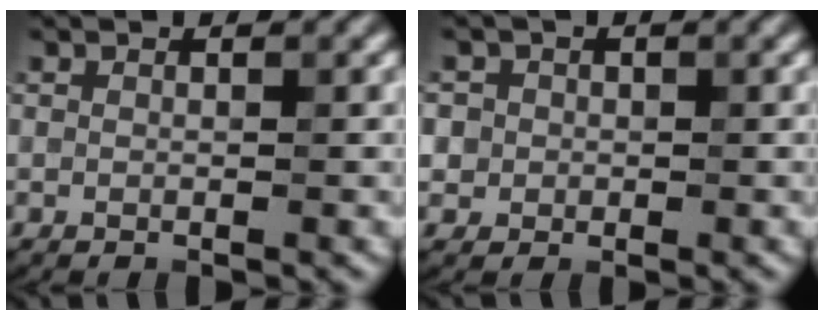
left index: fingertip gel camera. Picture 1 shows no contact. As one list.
[{"total": 2.9, "force": [0.4, 2.8, 0.7], "torque": [0.005, 0.013, -0.002]}]